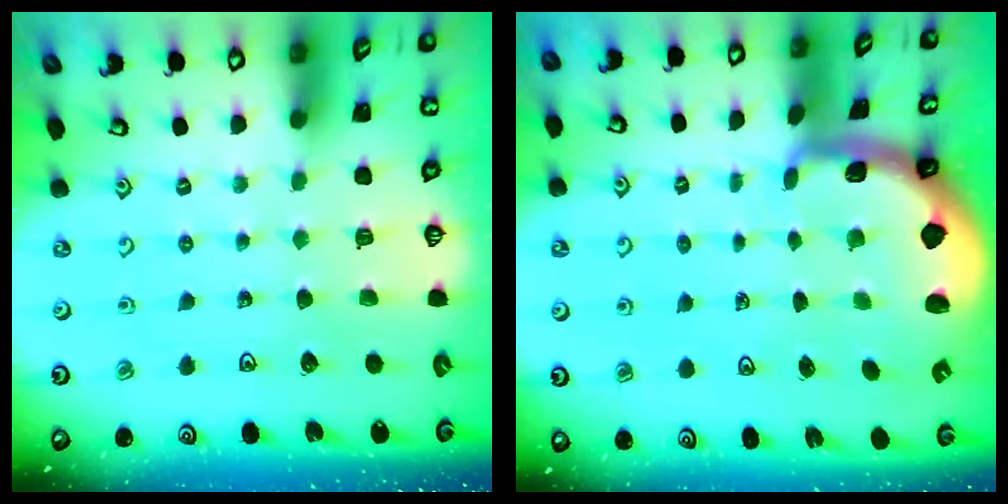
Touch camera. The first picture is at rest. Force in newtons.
{"total": 1.6, "press": 1.5, "slide": 0.4}